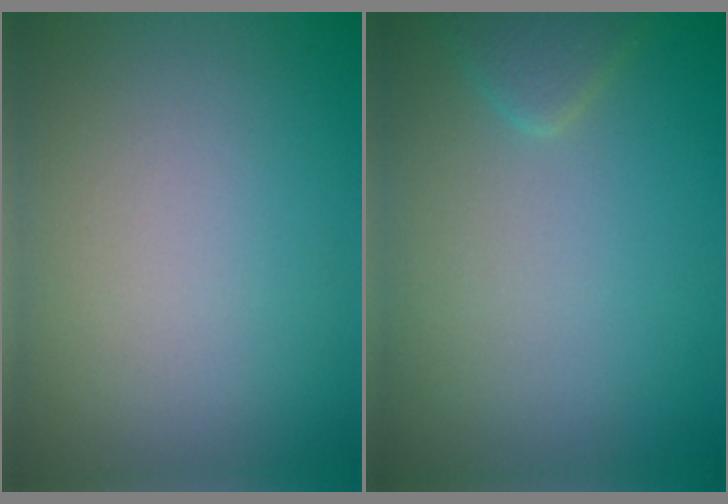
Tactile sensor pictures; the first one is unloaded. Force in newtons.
{"total": 1.5, "press": 1.5, "slide": 0.2}